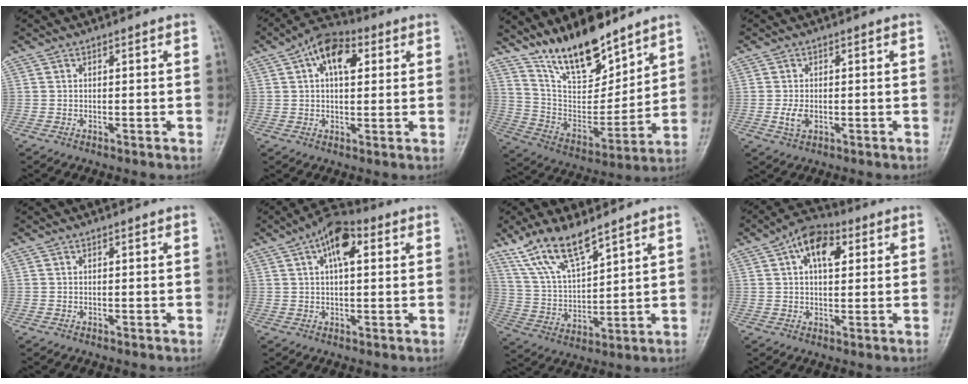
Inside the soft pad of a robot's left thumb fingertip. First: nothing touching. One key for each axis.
{"total": 9.5, "fx": 3.3, "fy": 5.4, "fz": 7.1, "tx": -0.101, "ty": 0.012, "tz": 0.042}
{"total": 16.4, "fx": 12.7, "fy": 6.0, "fz": 8.4, "tx": -0.100, "ty": -0.081, "tz": 0.237}
{"total": 2.7, "fx": -0.5, "fy": 1.7, "fz": 2.1, "tx": -0.043, "ty": -0.004, "tz": -0.008}
{"total": 0.0}
{"total": 8.4, "fx": 3.1, "fy": 4.0, "fz": 6.8, "tx": -0.102, "ty": 0.013, "tz": 0.041}
{"total": 12.0, "fx": 8.7, "fy": 3.5, "fz": 7.5, "tx": -0.136, "ty": -0.039, "tz": 0.182}
{"total": 9.0, "fx": 3.2, "fy": 5.1, "fz": 6.6, "tx": -0.092, "ty": 0.009, "tz": 0.042}